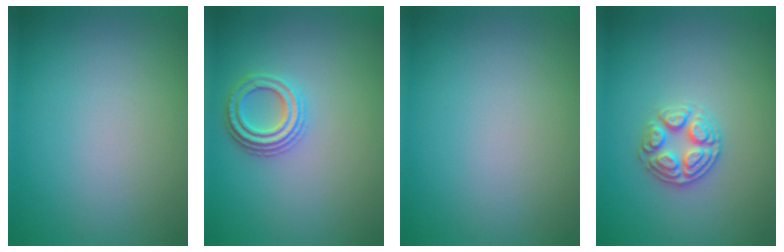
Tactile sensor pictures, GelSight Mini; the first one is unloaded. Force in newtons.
{"total": 2.7, "press": 2.6, "slide": 0.8}
{"total": 0.0}
{"total": 2.9, "press": 2.9, "slide": 0.1}